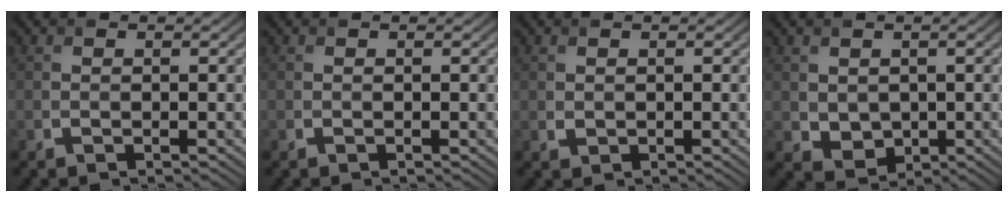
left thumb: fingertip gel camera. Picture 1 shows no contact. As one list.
[{"total": 0.0}, {"total": 0.6, "force": [0.3, 0.5, 0.2], "torque": [-0.006, -0.004, 0.010]}, {"total": 3.0, "force": [0.7, 2.5, 1.4], "torque": [-0.042, -0.010, 0.020]}]